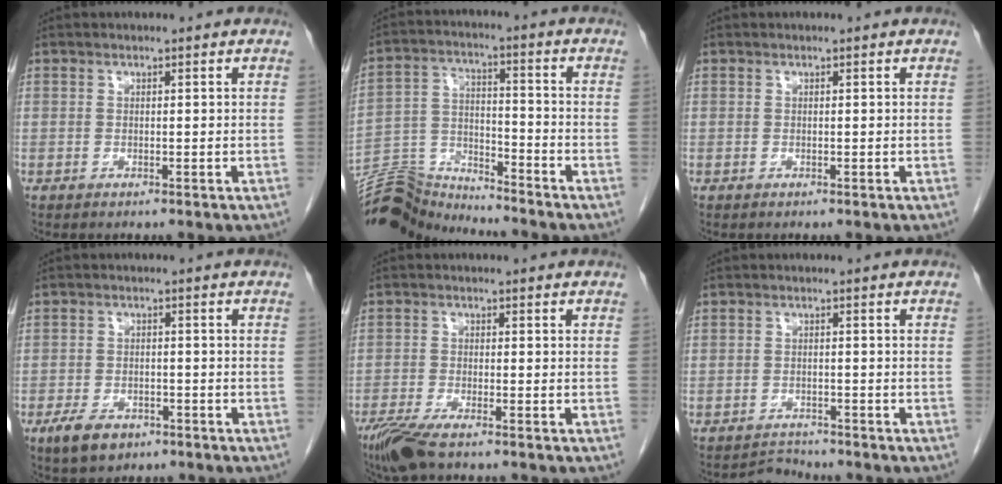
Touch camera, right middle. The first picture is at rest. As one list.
[{"total": 10.0, "force": [-10.0, -0.3, -0.3], "torque": [-0.003, 0.023, -0.188]}, {"total": 0.0}, {"total": 5.1, "force": [-3.1, 2.8, 2.8], "torque": [-0.059, -0.004, -0.047]}, {"total": 5.4, "force": [-3.9, 0.7, 3.6], "torque": [-0.074, -0.016, -0.072]}, {"total": 2.2, "force": [-1.9, 0.0, -1.1], "torque": [0.019, -0.009, -0.029]}]